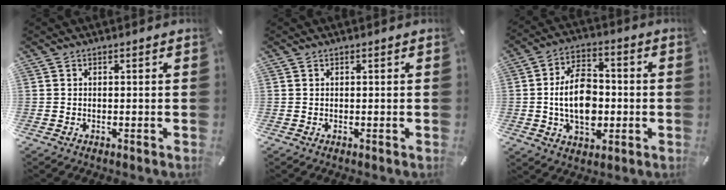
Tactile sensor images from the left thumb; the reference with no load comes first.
{"total": 0.0}
{"total": 13.6, "force": [-1.1, 9.0, 10.1], "torque": [-0.198, 0.001, -0.022]}